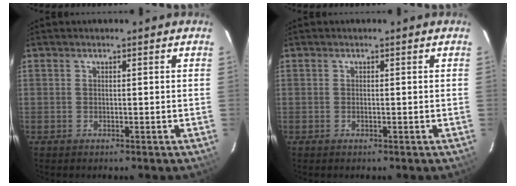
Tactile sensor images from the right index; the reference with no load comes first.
{"total": 0.0}